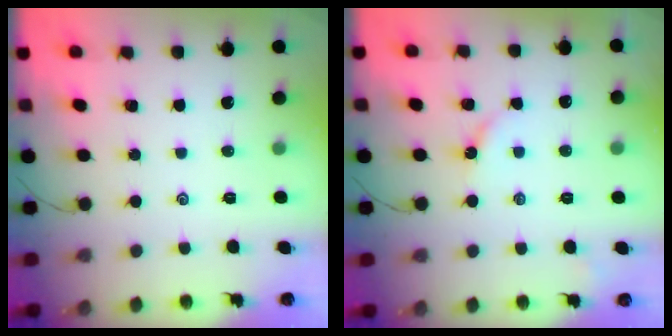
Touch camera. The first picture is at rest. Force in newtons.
{"total": 2.9, "press": 2.9, "slide": 0.5}